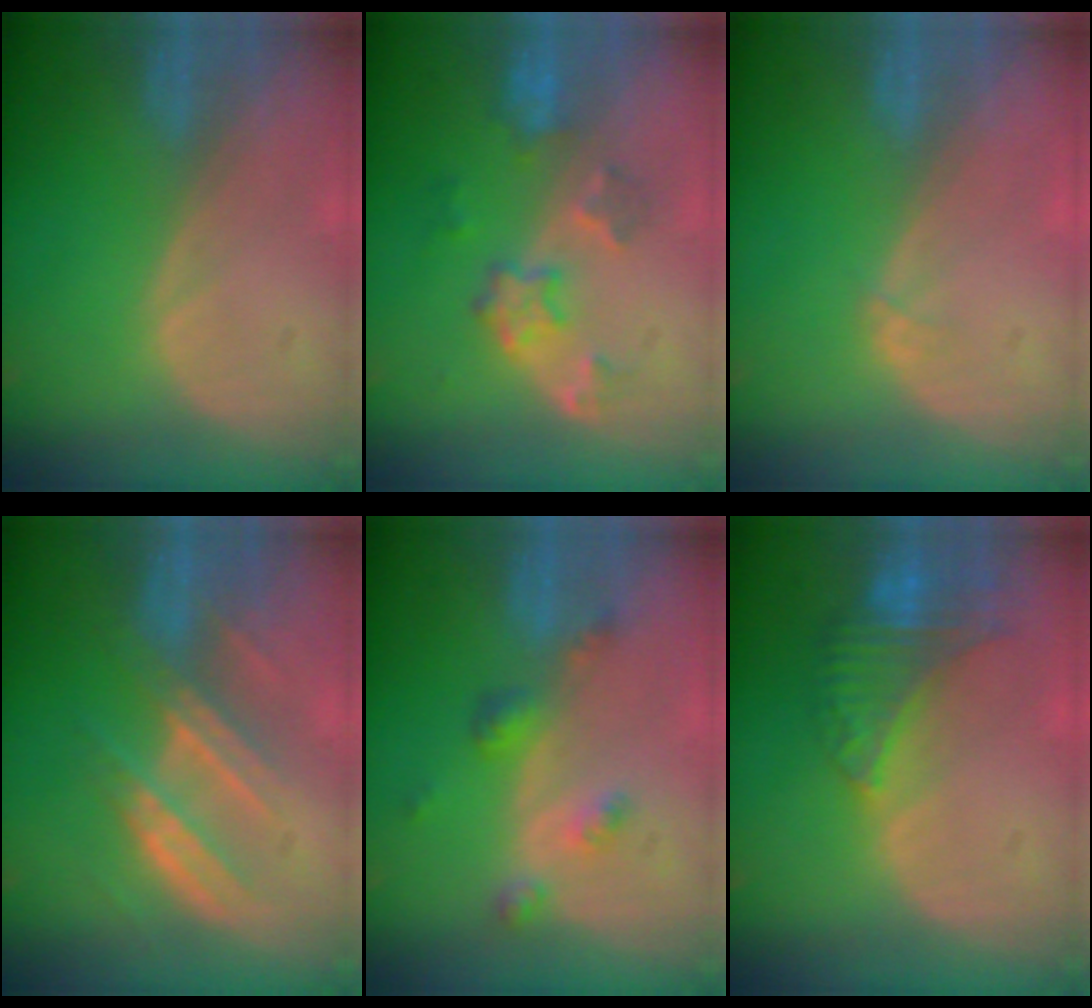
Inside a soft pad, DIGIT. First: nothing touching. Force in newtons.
{"total": 6.0, "press": 5.5, "slide": 2.6}
{"total": 0.7, "press": 0.6, "slide": 0.3}
{"total": 7.3, "press": 7.0, "slide": 1.9}
{"total": 4.5, "press": 4.0, "slide": 2.0}
{"total": 8.1, "press": 7.1, "slide": 3.8}